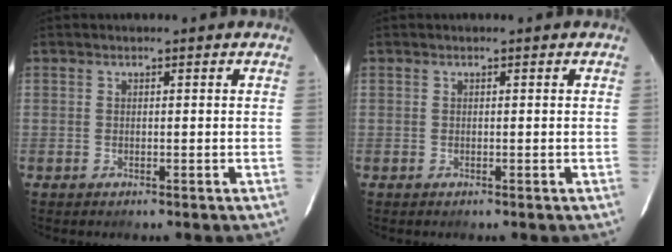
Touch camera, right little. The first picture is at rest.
{"total": 0.0}